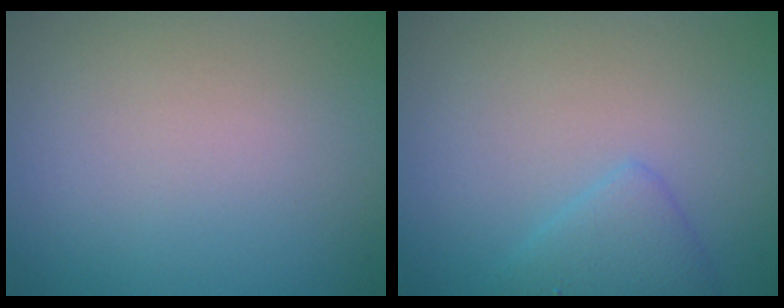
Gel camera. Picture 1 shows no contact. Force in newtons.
{"total": 2.2, "press": 2.2, "slide": 0.1}